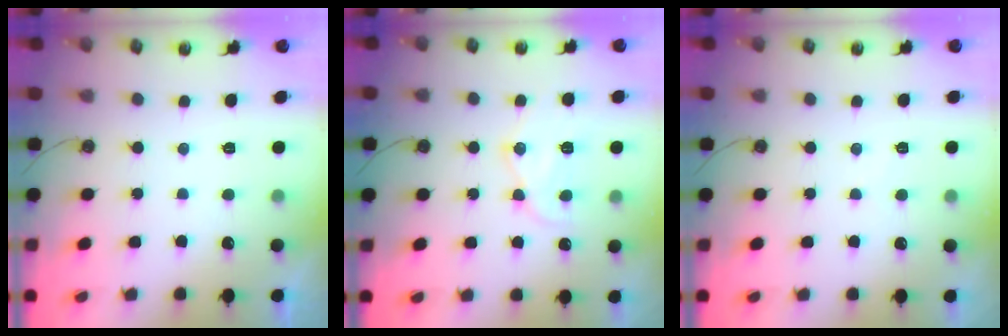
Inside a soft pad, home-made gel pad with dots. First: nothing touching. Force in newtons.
{"total": 13.5, "press": 13.5, "slide": 1.0}
{"total": 3.4, "press": 3.4, "slide": 0.5}